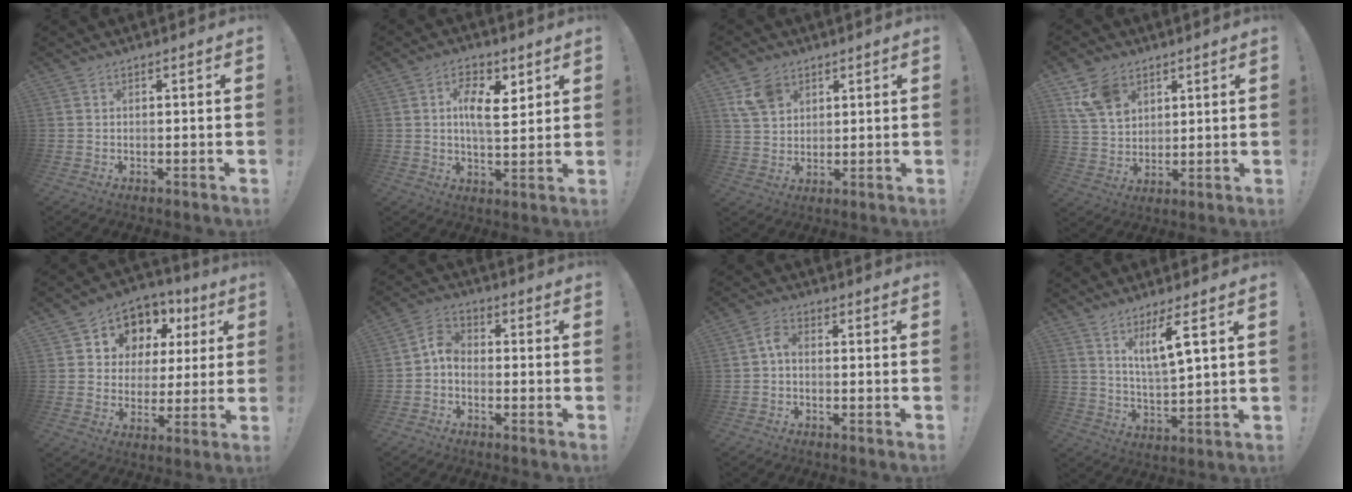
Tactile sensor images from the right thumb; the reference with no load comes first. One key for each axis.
{"total": 9.7, "fx": 3.7, "fy": 4.5, "fz": 7.8, "tx": -0.114, "ty": -0.012, "tz": 0.061}
{"total": 8.9, "fx": 4.9, "fy": 6.4, "fz": 3.8, "tx": -0.075, "ty": -0.016, "tz": 0.098}
{"total": 11.3, "fx": 6.2, "fy": 7.9, "fz": 5.1, "tx": -0.091, "ty": -0.020, "tz": 0.126}
{"total": 9.0, "fx": 3.5, "fy": 7.9, "fz": 2.6, "tx": -0.040, "ty": -0.032, "tz": 0.073}
{"total": 5.7, "fx": -1.7, "fy": 4.0, "fz": 3.7, "tx": -0.081, "ty": 0.014, "tz": -0.030}
{"total": 3.4, "fx": -0.5, "fy": 2.0, "fz": 2.8, "tx": -0.051, "ty": 0.014, "tz": -0.008}
{"total": 8.9, "fx": 5.4, "fy": 0.8, "fz": 7.0, "tx": -0.121, "ty": -0.024, "tz": 0.088}